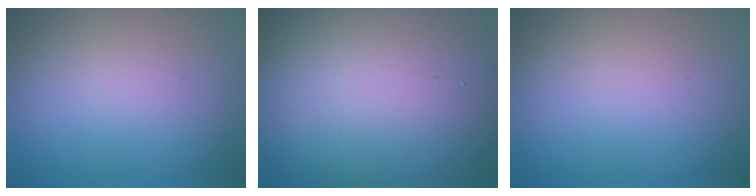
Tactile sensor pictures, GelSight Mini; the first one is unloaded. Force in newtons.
{"total": 17.4, "press": 17.4, "slide": 0.9}
{"total": 0.0}